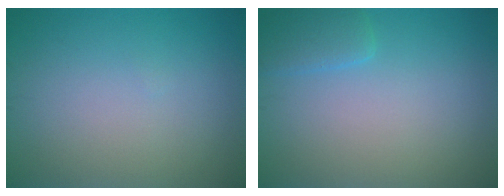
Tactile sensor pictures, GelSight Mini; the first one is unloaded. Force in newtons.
{"total": 1.9, "press": 1.8, "slide": 0.3}